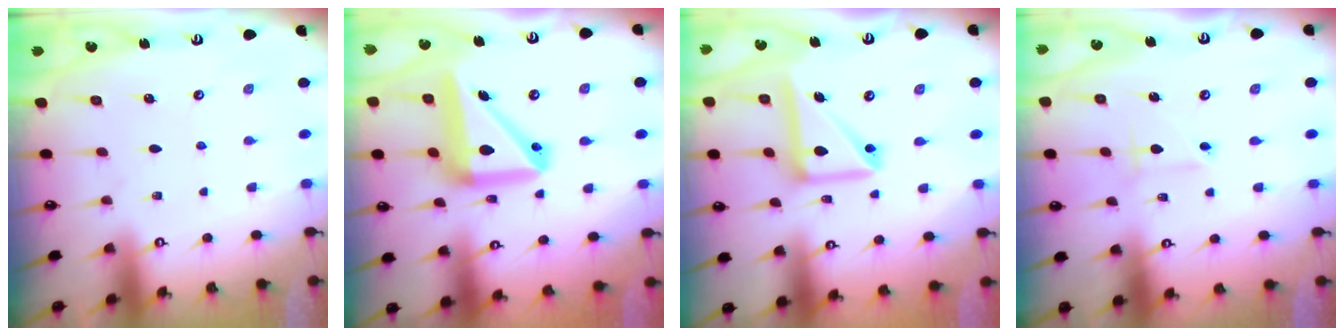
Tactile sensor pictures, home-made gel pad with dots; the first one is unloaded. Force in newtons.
{"total": 16.6, "press": 16.4, "slide": 2.4}
{"total": 14.0, "press": 13.9, "slide": 1.7}
{"total": 2.6, "press": 2.6, "slide": 0.0}